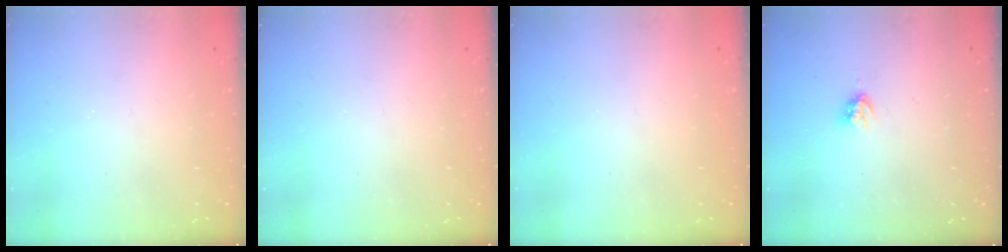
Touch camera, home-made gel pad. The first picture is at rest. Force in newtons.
{"total": 0.0}
{"total": 0.0}
{"total": 3.5, "press": 3.5, "slide": 0.1}